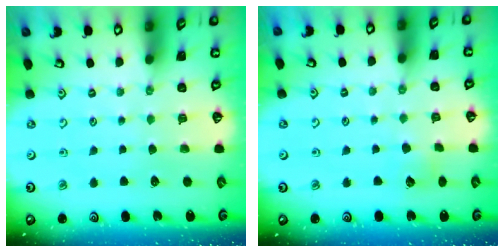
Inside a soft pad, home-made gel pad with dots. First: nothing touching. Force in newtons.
{"total": 4.2, "press": 4.2, "slide": 0.6}